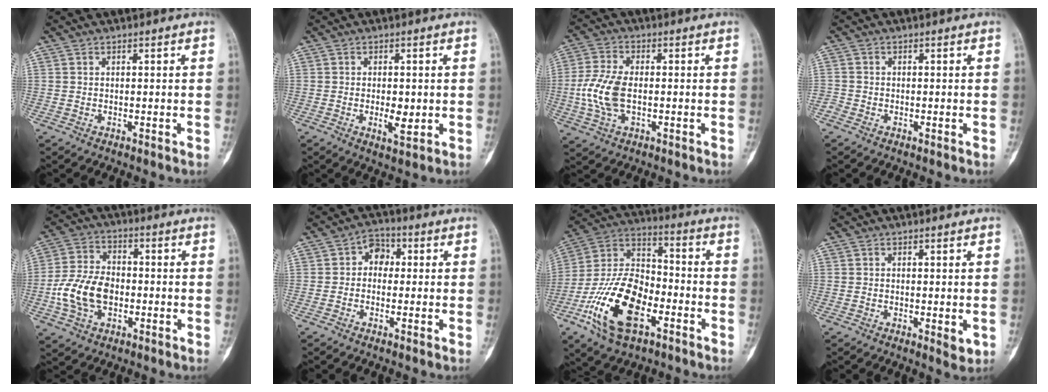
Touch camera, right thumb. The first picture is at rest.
{"total": 4.3, "force": [-0.5, 2.0, 3.8], "torque": [-0.057, -0.007, -0.005]}
{"total": 9.3, "force": [-1.0, 5.1, 7.7], "torque": [-0.173, 0.007, -0.020]}
{"total": 1.4, "force": [-0.8, 1.0, 0.2], "torque": [-0.001, 0.004, -0.021]}
{"total": 12.5, "force": [-2.7, 8.0, 9.2], "torque": [-0.180, 0.026, -0.056]}
{"total": 4.8, "force": [0.3, 3.7, 2.9], "torque": [-0.021, 0.015, -0.008]}
{"total": 20.1, "force": [-8.1, 10.7, 15.0], "torque": [-0.275, 0.048, -0.149]}
{"total": 2.5, "force": [-0.4, 0.9, 2.2], "torque": [-0.030, -0.008, -0.004]}